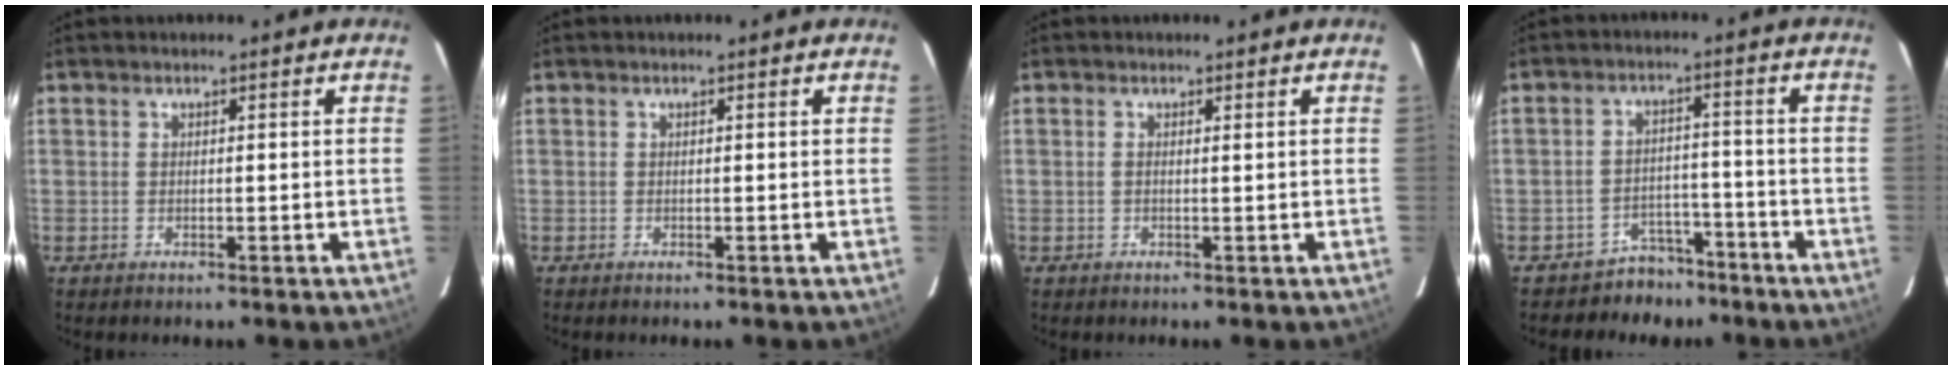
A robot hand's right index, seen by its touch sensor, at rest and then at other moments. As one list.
[{"total": 0.0}, {"total": 0.6, "force": [0.2, 0.0, 0.5], "torque": [-0.014, 0.002, 0.003]}, {"total": 5.5, "force": [-4.6, 3.0, -0.3], "torque": [0.010, 0.019, -0.071]}]